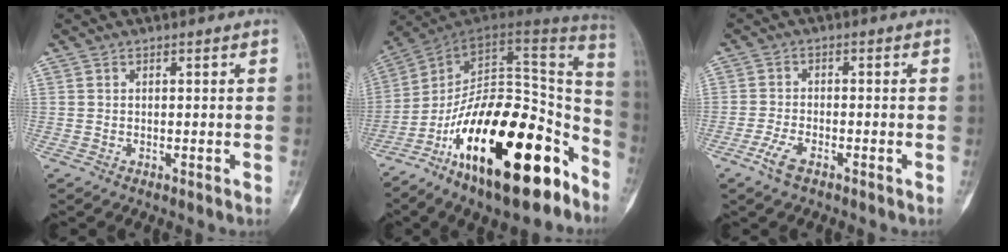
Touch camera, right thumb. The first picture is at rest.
{"total": 28.9, "force": [-15.4, 12.9, 20.8], "torque": [-0.245, 0.095, -0.243]}
{"total": 3.7, "force": [-2.4, 1.5, 2.3], "torque": [-0.058, 0.011, -0.047]}